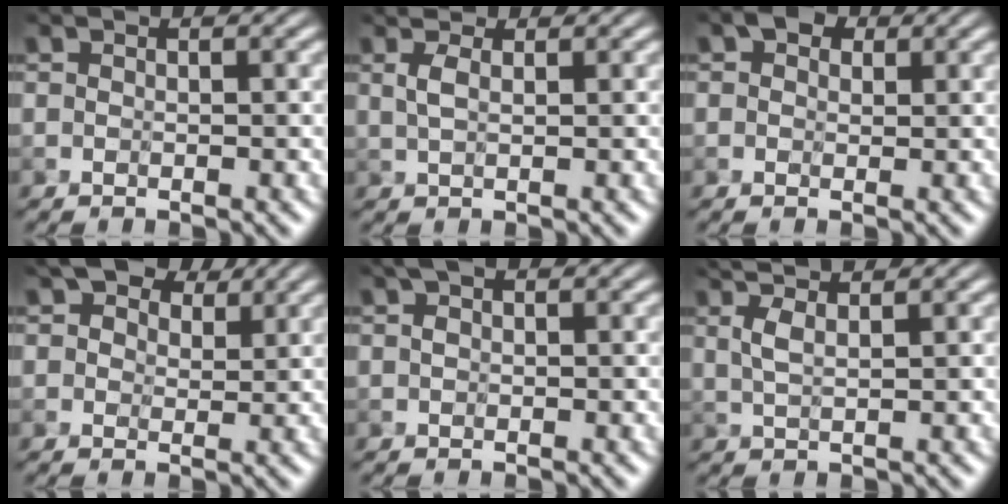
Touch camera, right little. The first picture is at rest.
{"total": 1.7, "force": [0.8, 0.7, 1.3], "torque": [-0.031, 0.002, 0.018]}
{"total": 2.2, "force": [1.1, 1.4, 1.2], "torque": [-0.021, 0.002, 0.013]}
{"total": 4.9, "force": [3.3, 2.7, 2.5], "torque": [-0.037, -0.001, 0.046]}
{"total": 1.3, "force": [0.6, 0.7, 0.9], "torque": [-0.020, 0.005, 0.009]}
{"total": 2.6, "force": [1.7, 0.6, 1.9], "torque": [-0.039, 0.012, 0.030]}